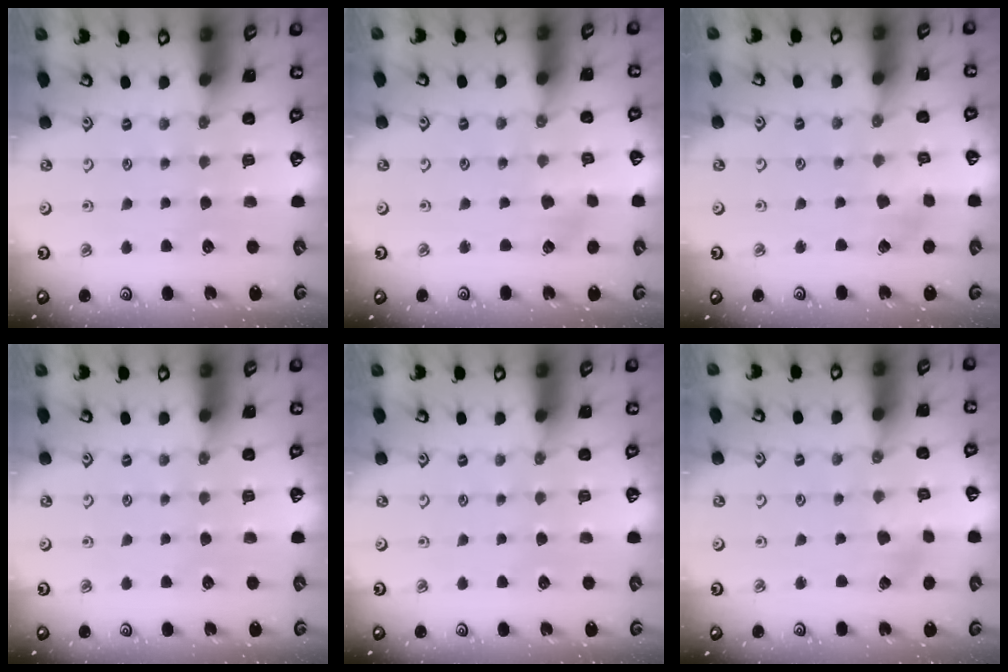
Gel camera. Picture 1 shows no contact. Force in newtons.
{"total": 2.4, "press": 2.4, "slide": 0.3}
{"total": 2.3, "press": 2.2, "slide": 0.3}
{"total": 0.0}
{"total": 0.0}
{"total": 2.5, "press": 2.4, "slide": 0.6}